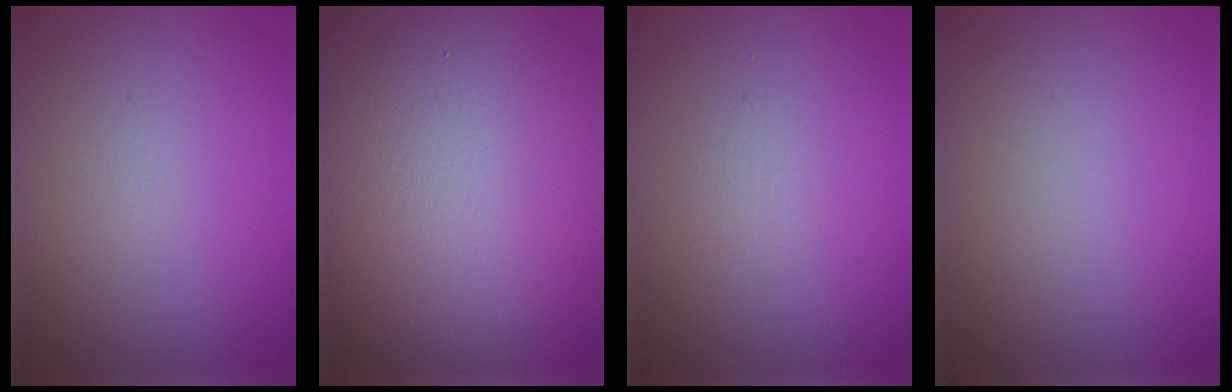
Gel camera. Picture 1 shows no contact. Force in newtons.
{"total": 17.0, "press": 16.9, "slide": 1.3}
{"total": 0.7, "press": 0.7, "slide": 0.1}
{"total": 0.0}